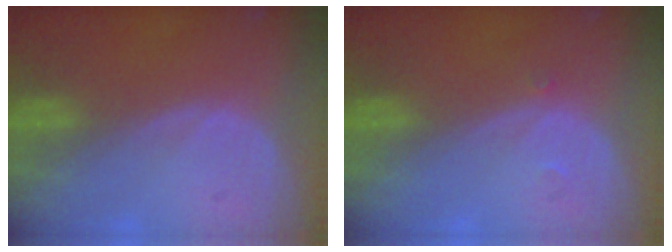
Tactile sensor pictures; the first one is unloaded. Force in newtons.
{"total": 0.7, "press": 0.5, "slide": 0.5}